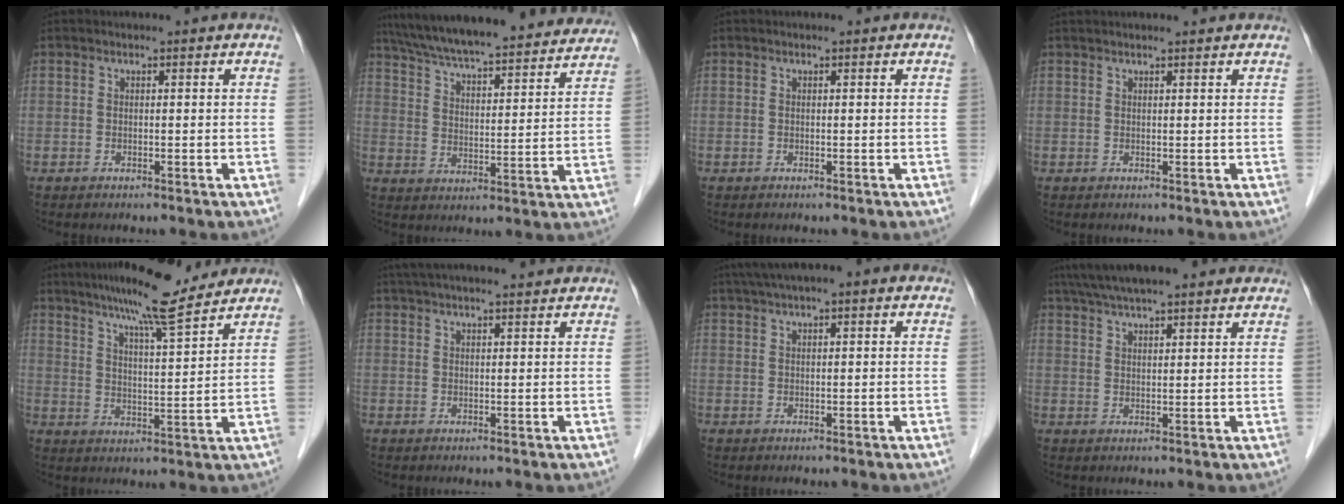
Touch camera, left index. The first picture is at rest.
{"total": 28.7, "force": [25.9, 4.4, 11.5], "torque": [-0.195, -0.009, 0.347]}
{"total": 0.0}
{"total": 4.1, "force": [3.8, 0.1, 1.5], "torque": [-0.017, 0.030, 0.048]}
{"total": 12.0, "force": [10.2, 0.6, 6.3], "torque": [-0.101, 0.007, 0.154]}
{"total": 11.6, "force": [10.2, 0.8, 5.4], "torque": [-0.086, 0.035, 0.141]}
{"total": 7.3, "force": [5.1, 1.0, 5.1], "torque": [-0.083, 0.044, 0.077]}
{"total": 14.0, "force": [11.9, 1.6, 7.3], "torque": [-0.121, 0.051, 0.169]}